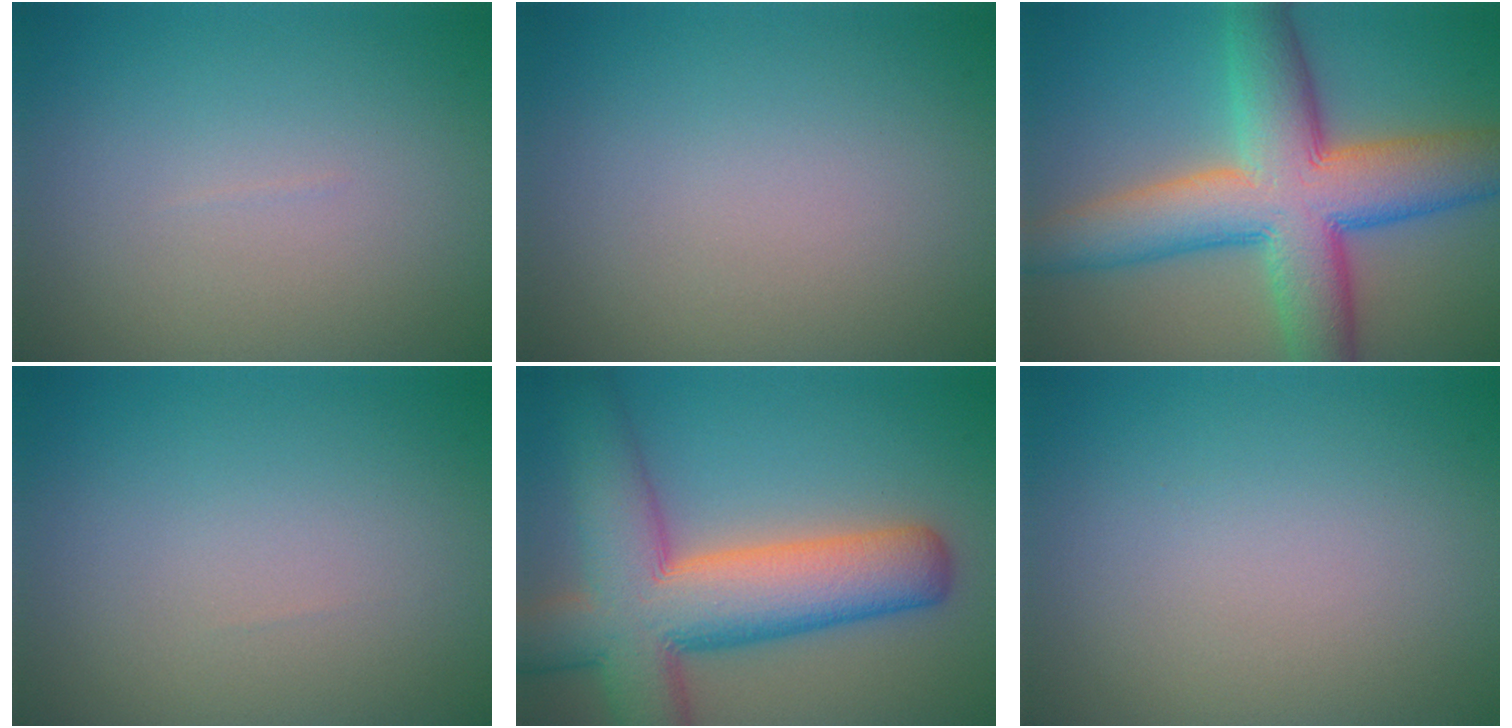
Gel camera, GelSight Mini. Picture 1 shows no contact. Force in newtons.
{"total": 0.0}
{"total": 12.0, "press": 12.0, "slide": 0.5}
{"total": 0.0}
{"total": 11.9, "press": 11.9, "slide": 0.6}
{"total": 0.0}